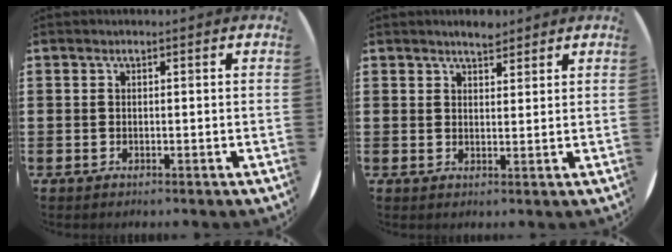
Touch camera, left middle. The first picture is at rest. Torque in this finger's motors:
{"motor_torque": [0.71, -0.56, 0.05, 0.00]}